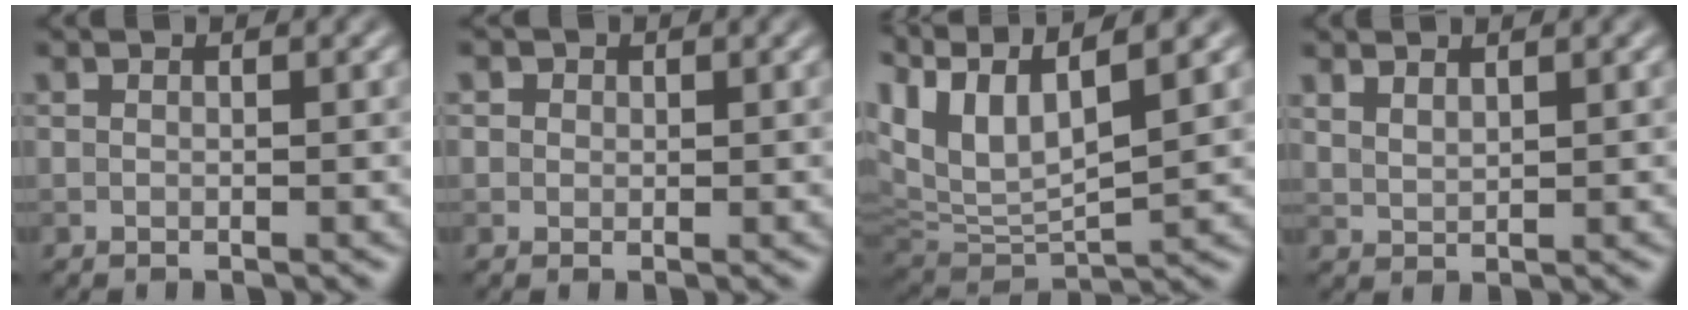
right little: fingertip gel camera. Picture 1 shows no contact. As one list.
[{"total": 1.6, "force": [0.8, 1.3, 0.5], "torque": [-0.006, 0.005, 0.004]}, {"total": 8.8, "force": [5.0, 3.4, 6.3], "torque": [-0.144, 0.017, 0.097]}, {"total": 1.4, "force": [1.3, 0.4, 0.5], "torque": [-0.016, 0.000, 0.029]}]